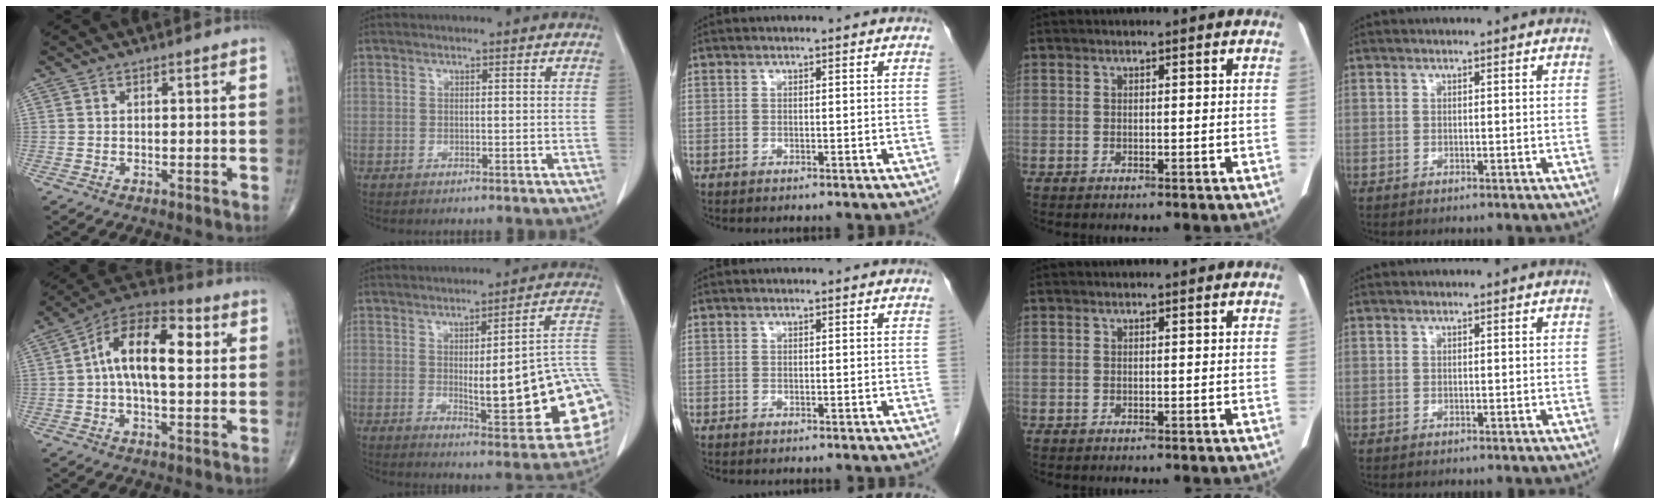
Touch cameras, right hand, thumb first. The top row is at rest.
{"thumb": {"total": 15.2, "force": [2.4, 7.3, 13.1], "torque": [-0.211, 0.031, 0.029]}, "index": {"total": 19.2, "force": [-1.9, 3.3, 18.9], "torque": [-0.169, 0.018, -0.009]}}